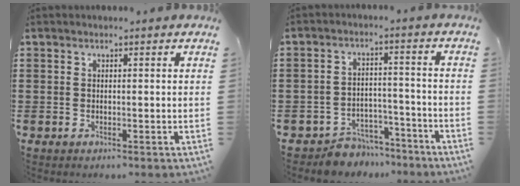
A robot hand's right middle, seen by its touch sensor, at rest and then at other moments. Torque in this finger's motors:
{"motor_torque": [1.03, 0.48, 0.04, 0.00]}